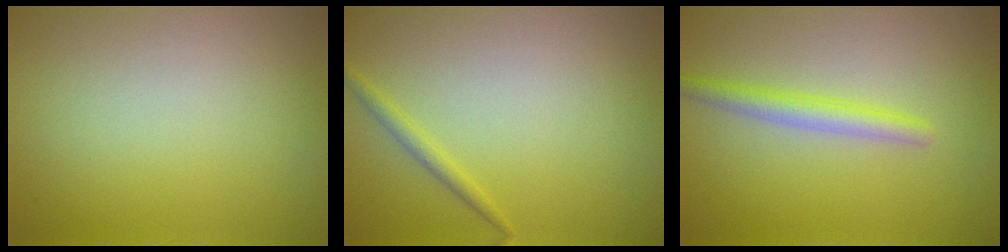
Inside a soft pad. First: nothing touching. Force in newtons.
{"total": 1.1, "press": 1.1, "slide": 0.1}
{"total": 2.3, "press": 2.2, "slide": 0.2}